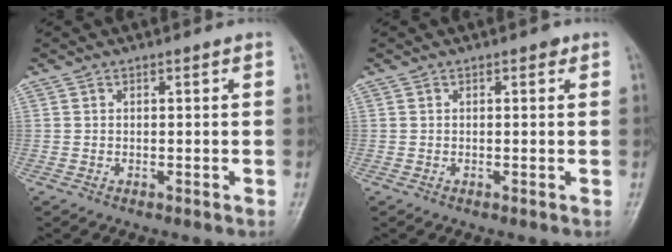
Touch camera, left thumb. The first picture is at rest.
{"total": 0.8, "force": [0.4, 0.5, 0.5], "torque": [0.002, 0.000, 0.001]}